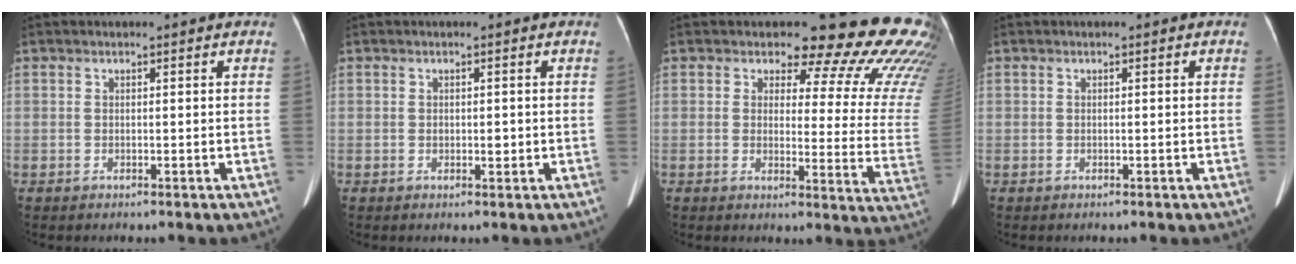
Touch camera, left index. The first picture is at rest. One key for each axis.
{"total": 1.2, "fx": -0.1, "fy": 0.8, "fz": 0.9, "tx": -0.013, "ty": 0.000, "tz": 0.001}
{"total": 18.9, "fx": 16.2, "fy": 4.9, "fz": 8.4, "tx": -0.078, "ty": -0.094, "tz": 0.156}
{"total": 0.0}